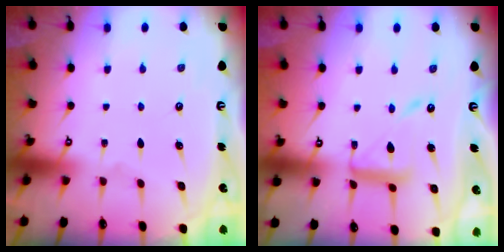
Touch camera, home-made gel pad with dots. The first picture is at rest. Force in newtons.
{"total": 12.6, "press": 12.6, "slide": 1.0}